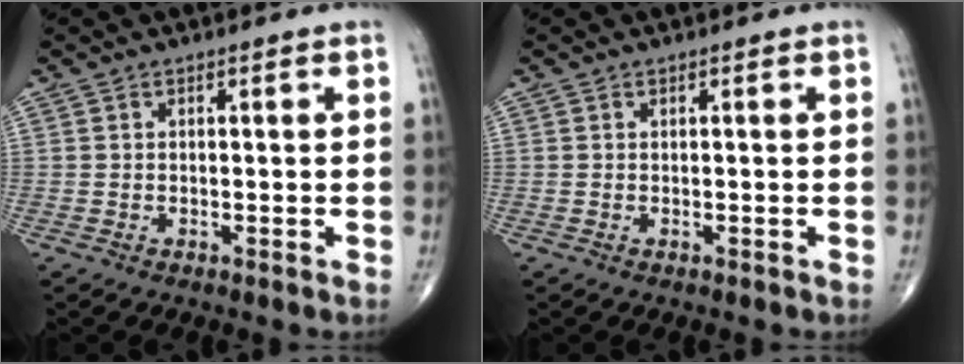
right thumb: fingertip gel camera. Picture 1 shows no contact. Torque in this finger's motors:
{"motor_torque": [1.69, 3.33, 0.04, -0.16, -0.01]}